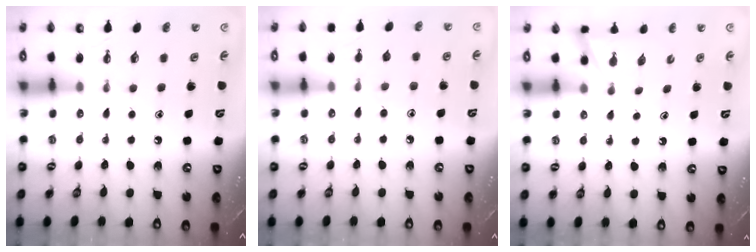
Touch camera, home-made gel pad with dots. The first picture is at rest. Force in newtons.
{"total": 5.4, "press": 5.3, "slide": 0.7}
{"total": 3.0, "press": 3.0, "slide": 0.2}